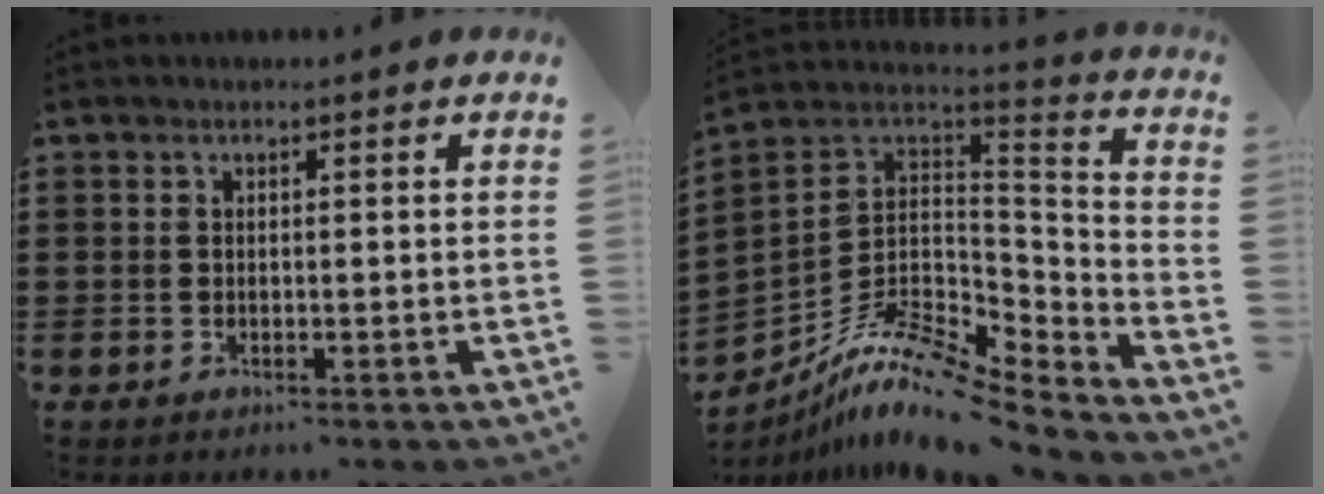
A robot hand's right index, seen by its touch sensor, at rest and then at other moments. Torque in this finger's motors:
{"motor_torque": [0.03, 0.18, 0.16, 0.05]}